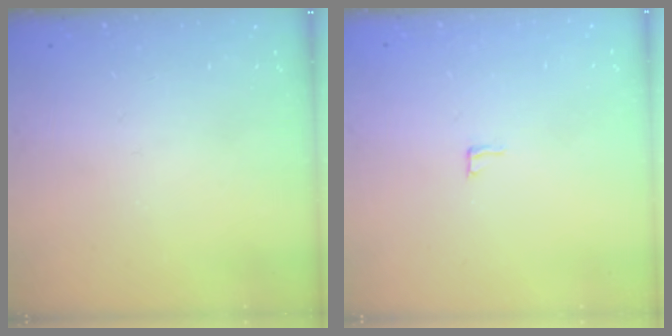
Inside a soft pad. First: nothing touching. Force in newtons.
{"total": 3.1, "press": 3.1, "slide": 0.2}